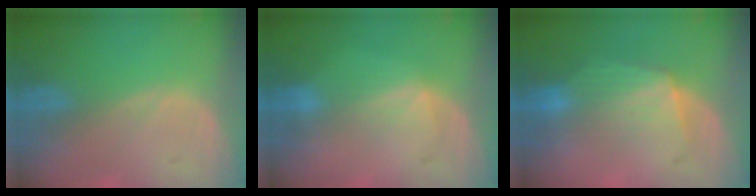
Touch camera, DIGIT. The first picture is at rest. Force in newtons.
{"total": 2.7, "press": 2.7, "slide": 0.4}
{"total": 7.0, "press": 6.5, "slide": 2.5}